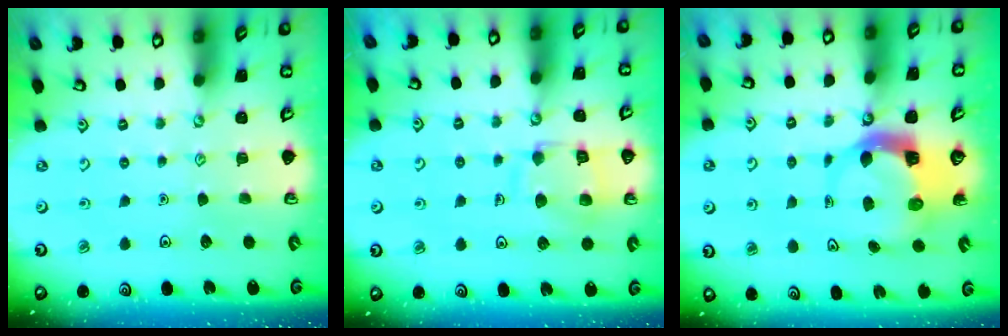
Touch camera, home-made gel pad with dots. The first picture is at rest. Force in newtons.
{"total": 12.4, "press": 12.4, "slide": 1.2}
{"total": 5.8, "press": 5.7, "slide": 0.7}